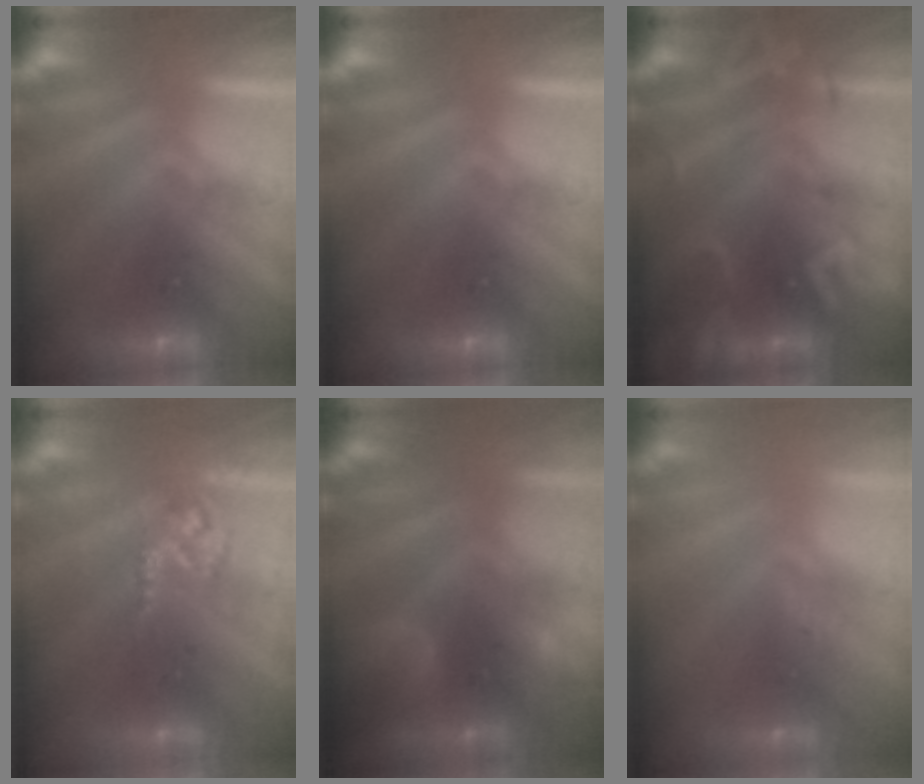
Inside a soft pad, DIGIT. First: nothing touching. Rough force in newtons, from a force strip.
{"total": 0.0}
{"total": 2.7}
{"total": 2.6}
{"total": 8.7}
{"total": 2.5}